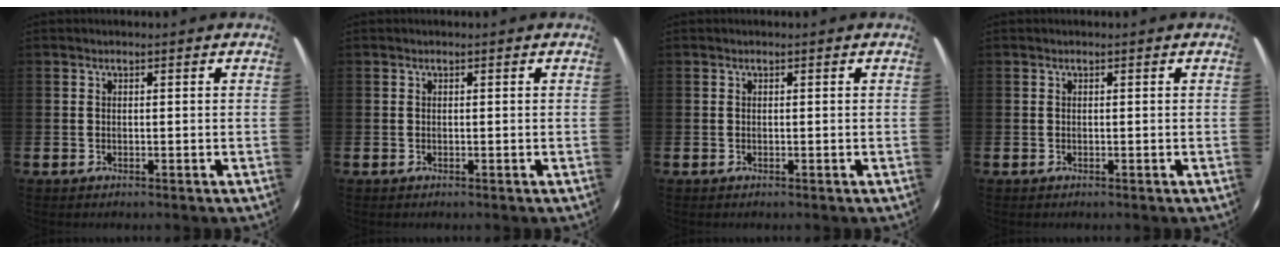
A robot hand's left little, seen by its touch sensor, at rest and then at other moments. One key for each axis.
{"total": 0.0}
{"total": 0.0}
{"total": 0.0}